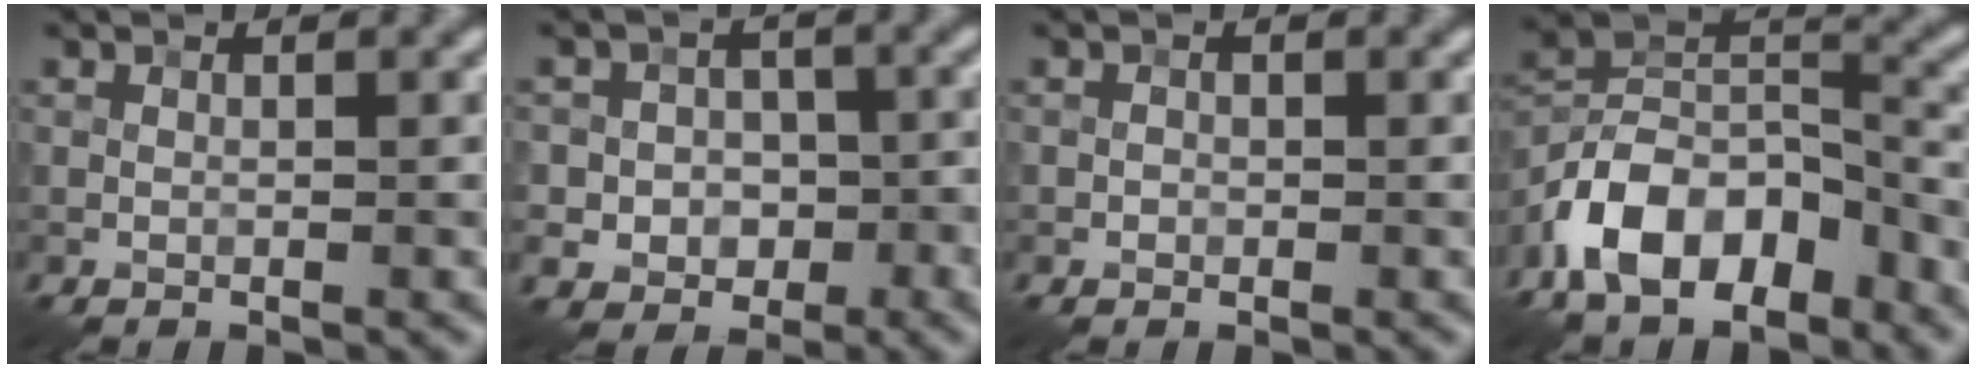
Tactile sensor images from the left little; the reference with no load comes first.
{"total": 5.1, "force": [-1.1, 4.6, 1.9], "torque": [-0.006, 0.017, -0.037]}
{"total": 0.6, "force": [-0.1, 0.5, 0.0], "torque": [0.004, -0.002, -0.005]}
{"total": 11.0, "force": [-6.8, 5.4, 6.8], "torque": [-0.121, 0.011, -0.142]}